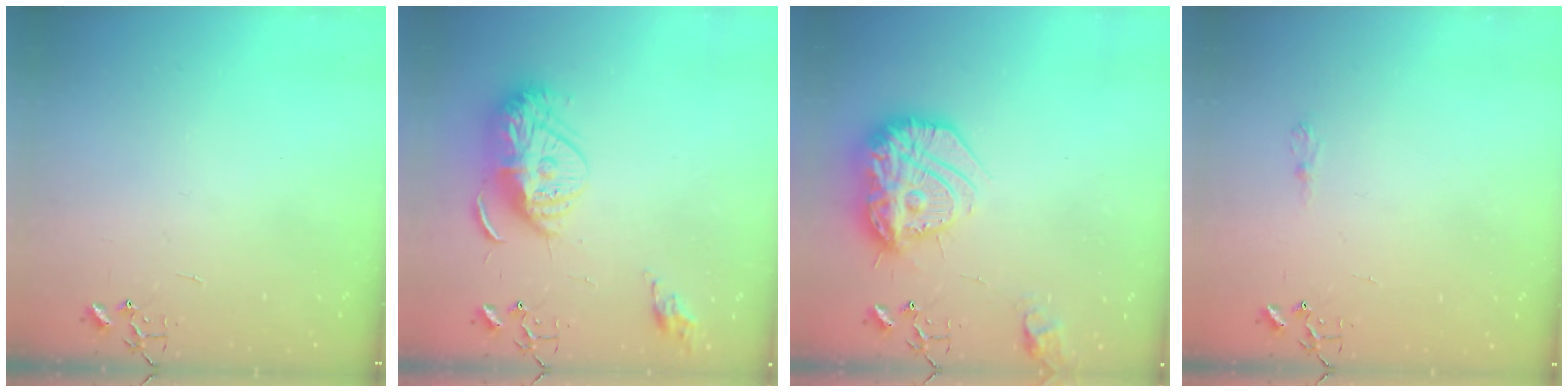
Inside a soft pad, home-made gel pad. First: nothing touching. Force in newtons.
{"total": 15.5, "press": 15.4, "slide": 1.4}
{"total": 20.7, "press": 20.6, "slide": 1.5}
{"total": 6.5, "press": 6.5, "slide": 0.6}